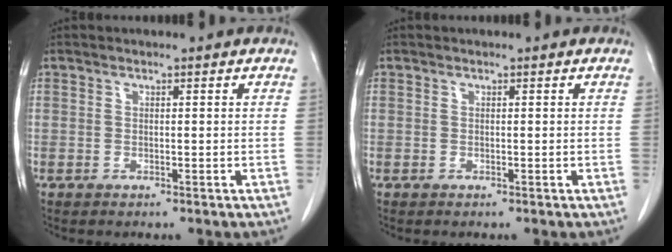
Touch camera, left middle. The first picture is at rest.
{"total": 0.0}